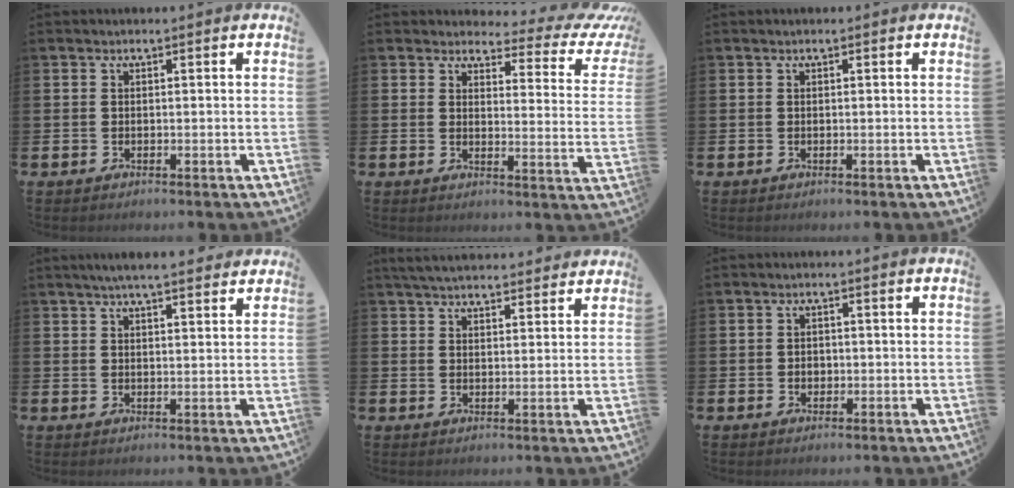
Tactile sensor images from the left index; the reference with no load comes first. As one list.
[{"total": 3.2, "force": [2.6, 1.4, 1.2], "torque": [-0.019, -0.037, 0.030]}, {"total": 0.0}, {"total": 4.5, "force": [4.2, 0.2, 1.7], "torque": [-0.040, -0.010, 0.075]}, {"total": 4.7, "force": [4.6, 0.7, 0.8], "torque": [-0.024, -0.019, 0.085]}, {"total": 1.3, "force": [0.0, 1.2, 0.6], "torque": [0.001, 0.004, -0.006]}]